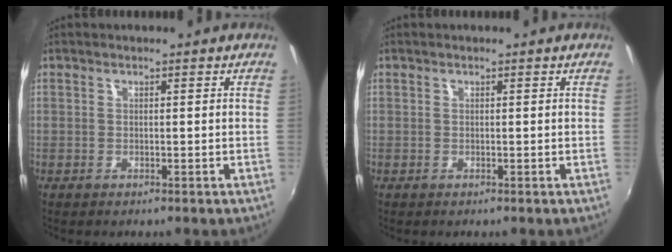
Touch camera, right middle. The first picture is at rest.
{"total": 0.0}